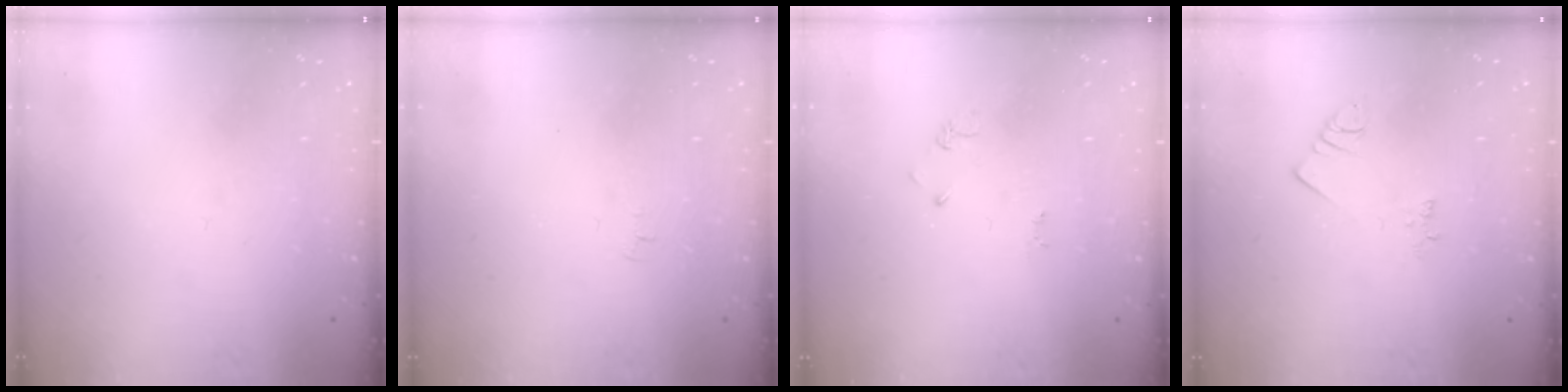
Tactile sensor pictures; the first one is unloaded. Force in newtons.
{"total": 4.3, "press": 4.2, "slide": 0.6}
{"total": 2.6, "press": 2.6, "slide": 0.4}
{"total": 2.5, "press": 2.5, "slide": 0.5}